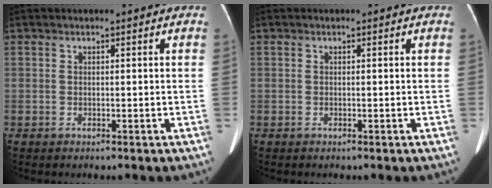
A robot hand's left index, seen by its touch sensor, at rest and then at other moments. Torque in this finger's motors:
{"motor_torque": [0.00, 0.00, 0.00, 0.00]}